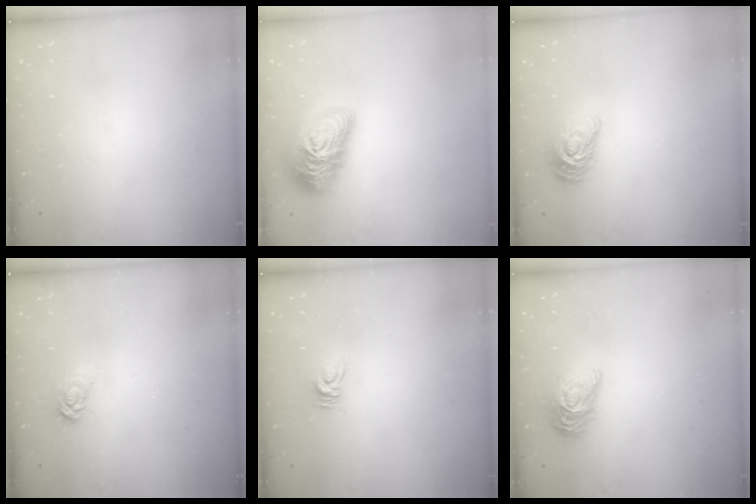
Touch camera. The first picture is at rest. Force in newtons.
{"total": 19.5, "press": 19.5, "slide": 1.0}
{"total": 10.7, "press": 10.7, "slide": 0.6}
{"total": 3.2, "press": 3.2, "slide": 0.1}
{"total": 5.0, "press": 5.0, "slide": 0.3}
{"total": 12.5, "press": 12.5, "slide": 0.5}